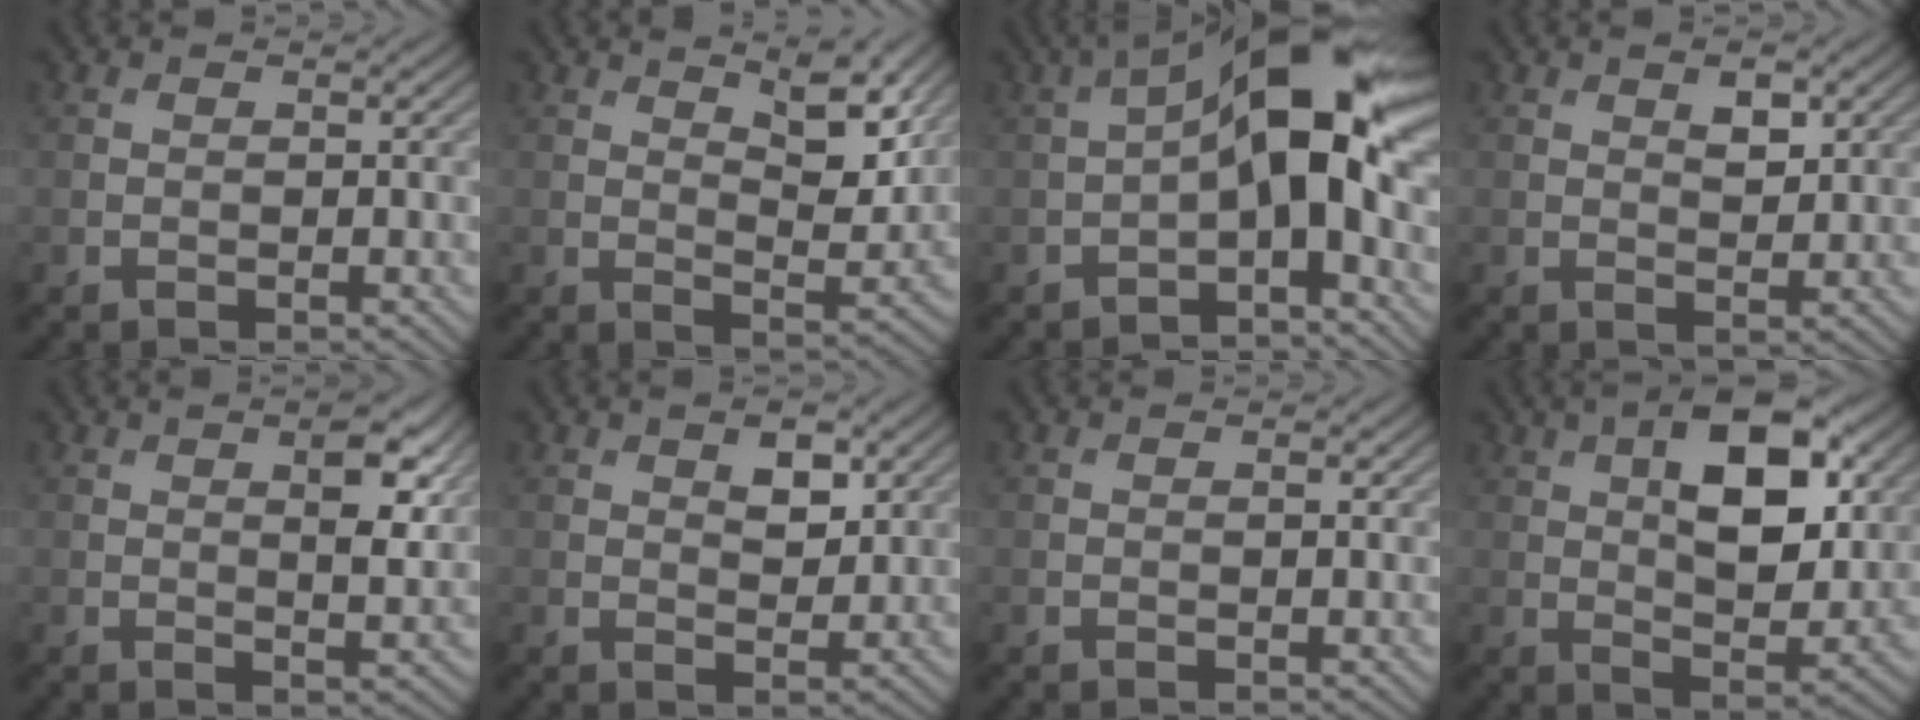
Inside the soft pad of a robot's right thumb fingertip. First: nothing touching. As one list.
[{"total": 6.3, "force": [3.6, 2.2, 4.6], "torque": [-0.076, -0.012, 0.062]}, {"total": 11.8, "force": [-0.1, 4.5, 10.9], "torque": [-0.183, 0.014, -0.013]}, {"total": 2.7, "force": [1.3, 1.3, 1.9], "torque": [-0.031, -0.004, 0.023]}, {"total": 5.0, "force": [1.9, 1.6, 4.3], "torque": [-0.073, -0.003, 0.032]}, {"total": 3.6, "force": [1.8, 1.8, 2.6], "torque": [-0.043, -0.004, 0.031]}, {"total": 0.5, "force": [0.2, 0.1, 0.5], "torque": [-0.006, -0.001, 0.002]}, {"total": 12.3, "force": [4.1, 5.7, 10.0], "torque": [-0.159, 0.000, 0.062]}]